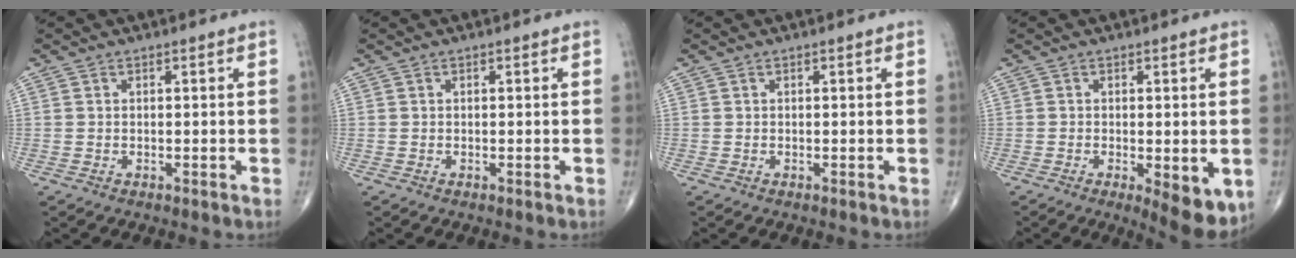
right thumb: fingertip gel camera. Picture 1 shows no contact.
{"total": 0.0}
{"total": 0.0}
{"total": 7.9, "force": [-2.3, 2.7, 7.1], "torque": [-0.090, -0.018, -0.030]}